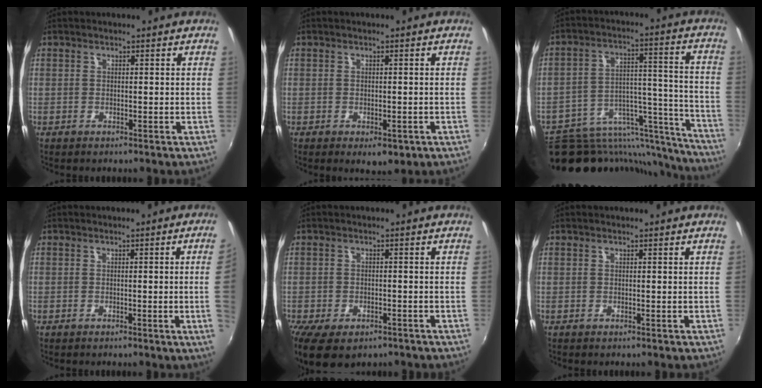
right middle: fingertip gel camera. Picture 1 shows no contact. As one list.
[{"total": 3.5, "force": [-1.5, 2.0, 2.4], "torque": [-0.042, -0.015, -0.018]}, {"total": 22.6, "force": [-17.9, 10.2, 9.3], "torque": [-0.142, 0.039, -0.230]}, {"total": 4.2, "force": [0.1, -2.1, 3.7], "torque": [-0.060, -0.010, 0.006]}, {"total": 9.7, "force": [-6.4, 4.8, 5.5], "torque": [-0.128, -0.038, -0.099]}, {"total": 0.0}]